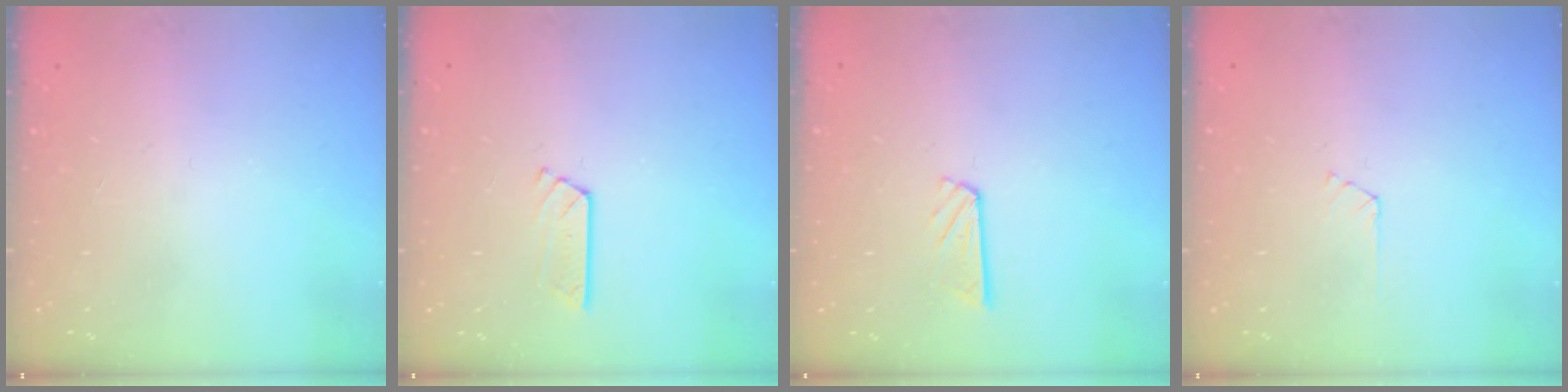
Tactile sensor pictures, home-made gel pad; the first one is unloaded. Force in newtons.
{"total": 3.5, "press": 3.4, "slide": 0.3}
{"total": 6.6, "press": 6.6, "slide": 0.2}
{"total": 1.7, "press": 1.7, "slide": 0.3}